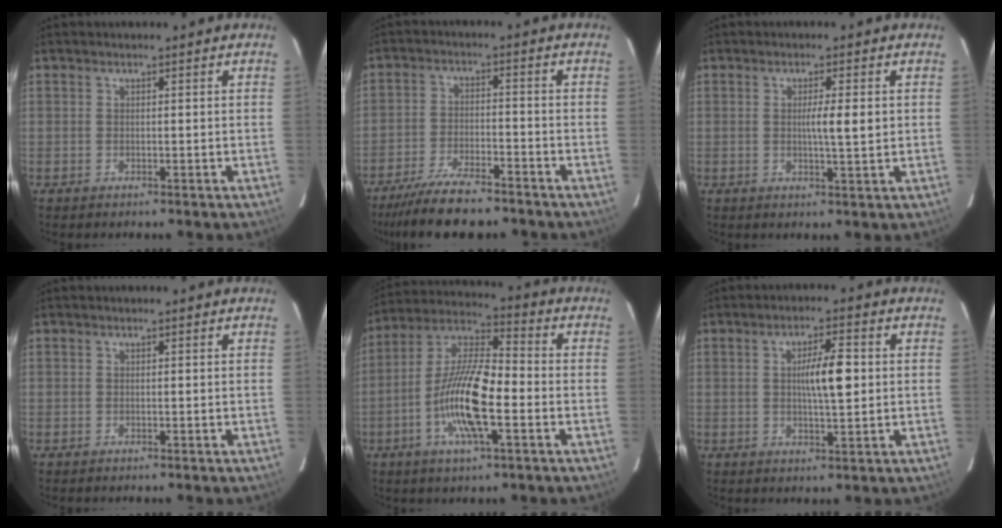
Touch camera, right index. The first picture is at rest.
{"total": 10.0, "force": [-8.6, 2.0, 4.8], "torque": [-0.082, -0.022, -0.145]}
{"total": 4.0, "force": [0.3, 0.1, 3.9], "torque": [-0.065, -0.003, 0.004]}
{"total": 0.0}
{"total": 14.3, "force": [-3.9, 3.0, 13.4], "torque": [-0.264, 0.003, -0.074]}
{"total": 6.2, "force": [0.6, 1.0, 6.1], "torque": [-0.104, 0.006, 0.011]}